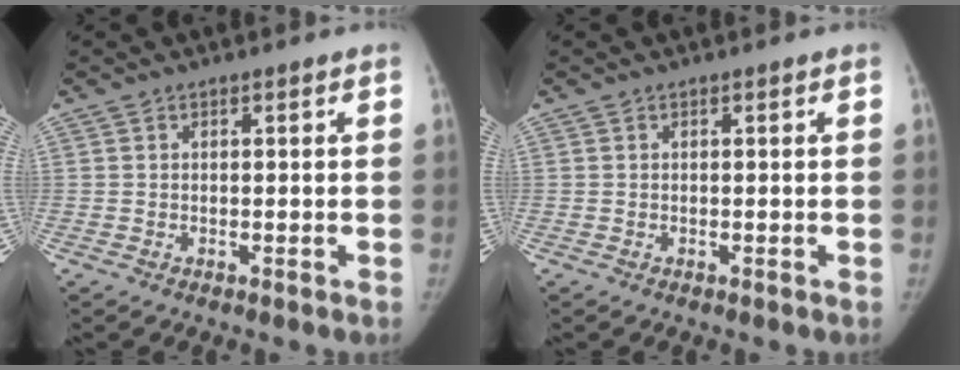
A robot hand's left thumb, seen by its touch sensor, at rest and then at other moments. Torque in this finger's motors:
{"motor_torque": [0.07, -0.01, 0.06, -0.03, 0.09]}